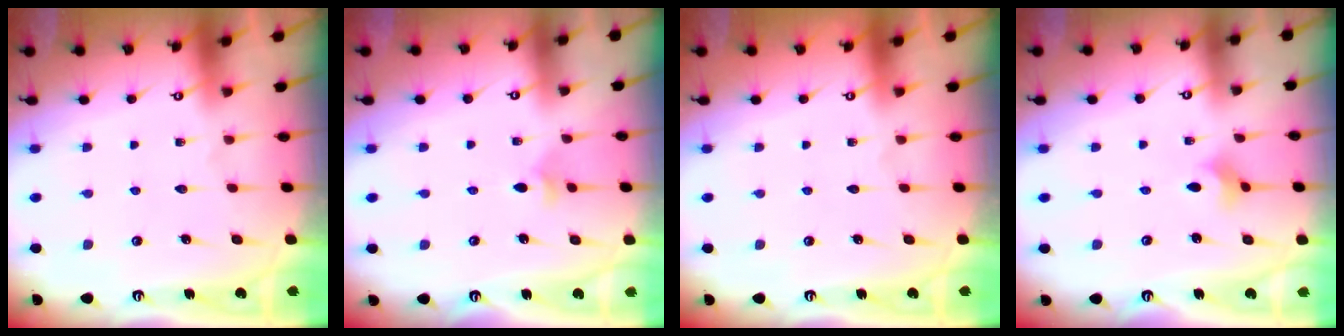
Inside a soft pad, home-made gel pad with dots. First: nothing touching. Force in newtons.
{"total": 2.9, "press": 2.8, "slide": 0.9}
{"total": 0.0}
{"total": 2.2, "press": 2.2, "slide": 0.5}